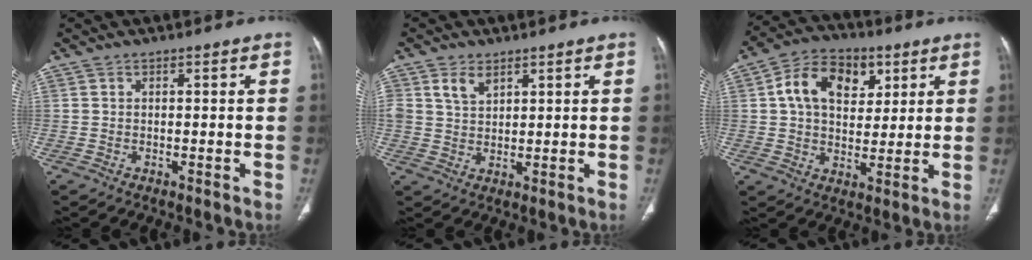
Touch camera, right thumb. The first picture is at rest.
{"total": 4.0, "force": [2.3, 2.4, 2.1], "torque": [-0.030, -0.014, 0.051]}
{"total": 13.2, "force": [4.4, 9.2, 8.4], "torque": [-0.108, 0.000, 0.068]}